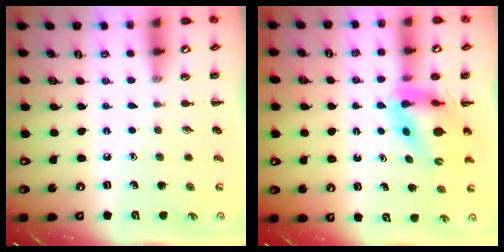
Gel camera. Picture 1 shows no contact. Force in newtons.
{"total": 10.5, "press": 9.9, "slide": 3.4}